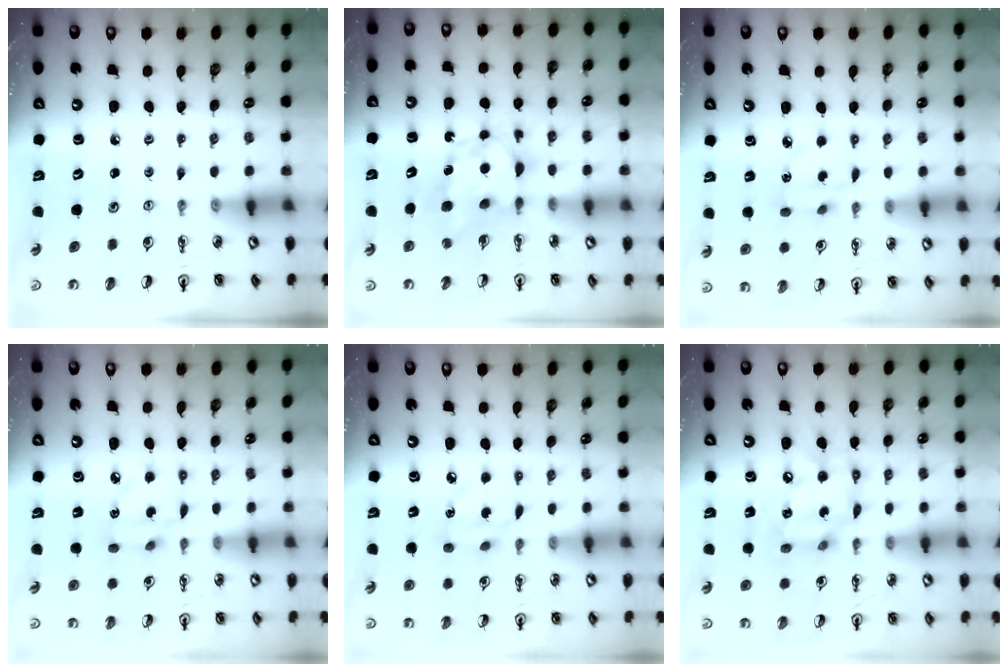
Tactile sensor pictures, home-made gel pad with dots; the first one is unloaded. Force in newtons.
{"total": 6.8, "press": 6.8, "slide": 0.4}
{"total": 4.9, "press": 4.9, "slide": 0.2}
{"total": 7.5, "press": 7.5, "slide": 0.2}
{"total": 4.3, "press": 4.3, "slide": 0.5}
{"total": 13.3, "press": 13.2, "slide": 1.4}